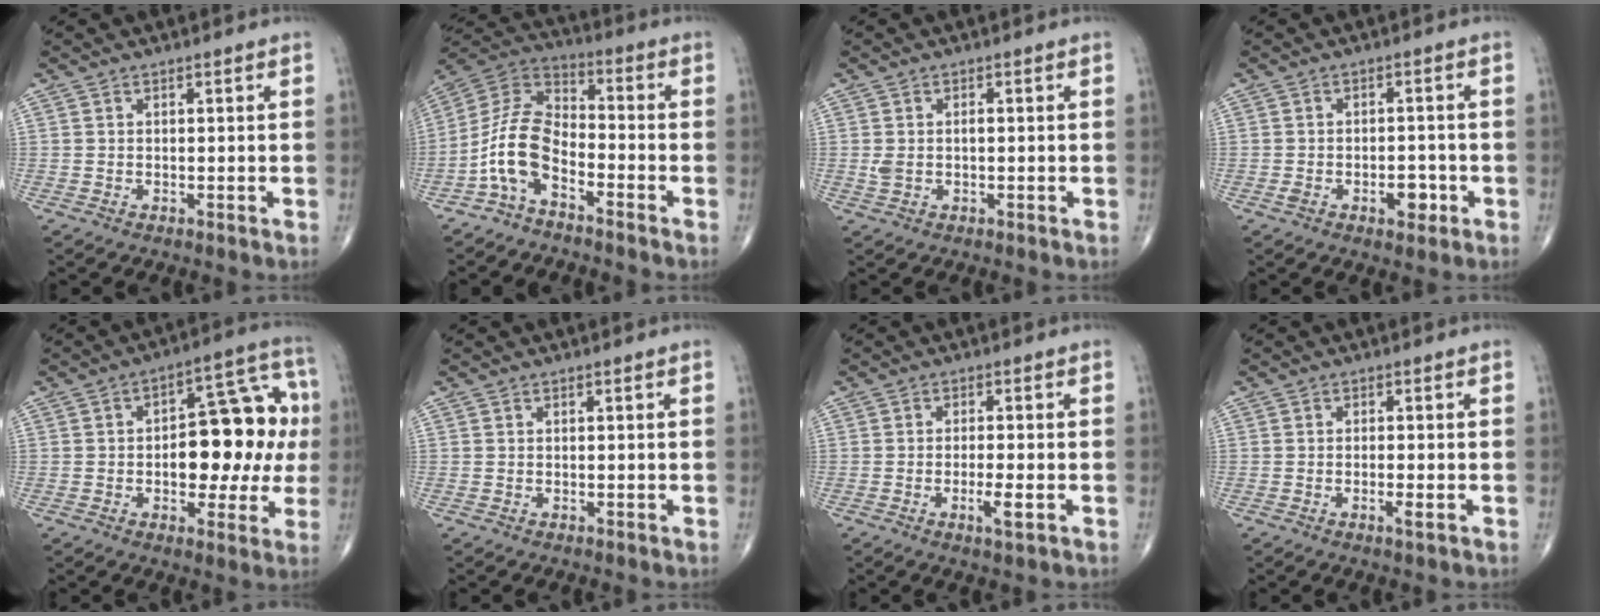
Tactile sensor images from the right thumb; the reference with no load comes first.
{"total": 10.5, "force": [-5.1, 5.2, 7.5], "torque": [-0.152, 0.063, -0.112]}
{"total": 2.6, "force": [-0.1, 1.5, 2.1], "torque": [-0.050, 0.009, 0.002]}
{"total": 4.4, "force": [-1.7, 2.4, 3.2], "torque": [-0.040, 0.013, -0.021]}
{"total": 18.0, "force": [0.0, 9.4, 15.4], "torque": [-0.164, 0.037, 0.003]}
{"total": 0.0}
{"total": 3.6, "force": [-1.3, 0.5, 3.3], "torque": [-0.061, -0.004, -0.027]}
{"total": 1.8, "force": [-0.8, 0.1, 1.6], "torque": [-0.029, -0.003, -0.017]}